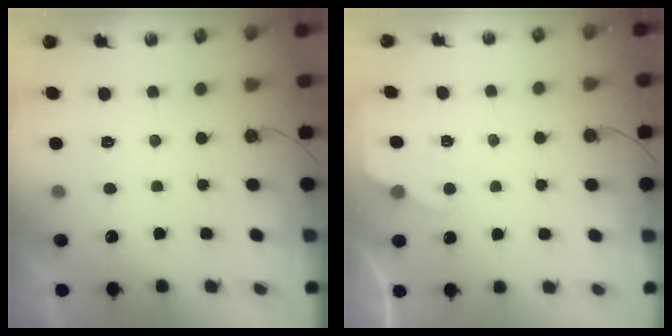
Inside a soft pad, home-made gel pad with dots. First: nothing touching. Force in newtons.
{"total": 2.3, "press": 2.3, "slide": 0.3}